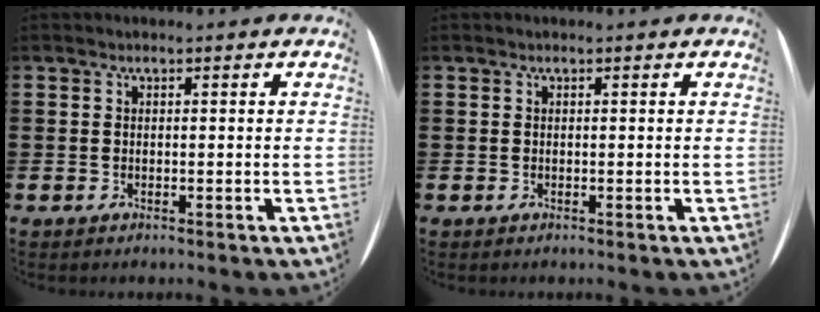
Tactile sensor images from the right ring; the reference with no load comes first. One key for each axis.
{"total": 0.0}